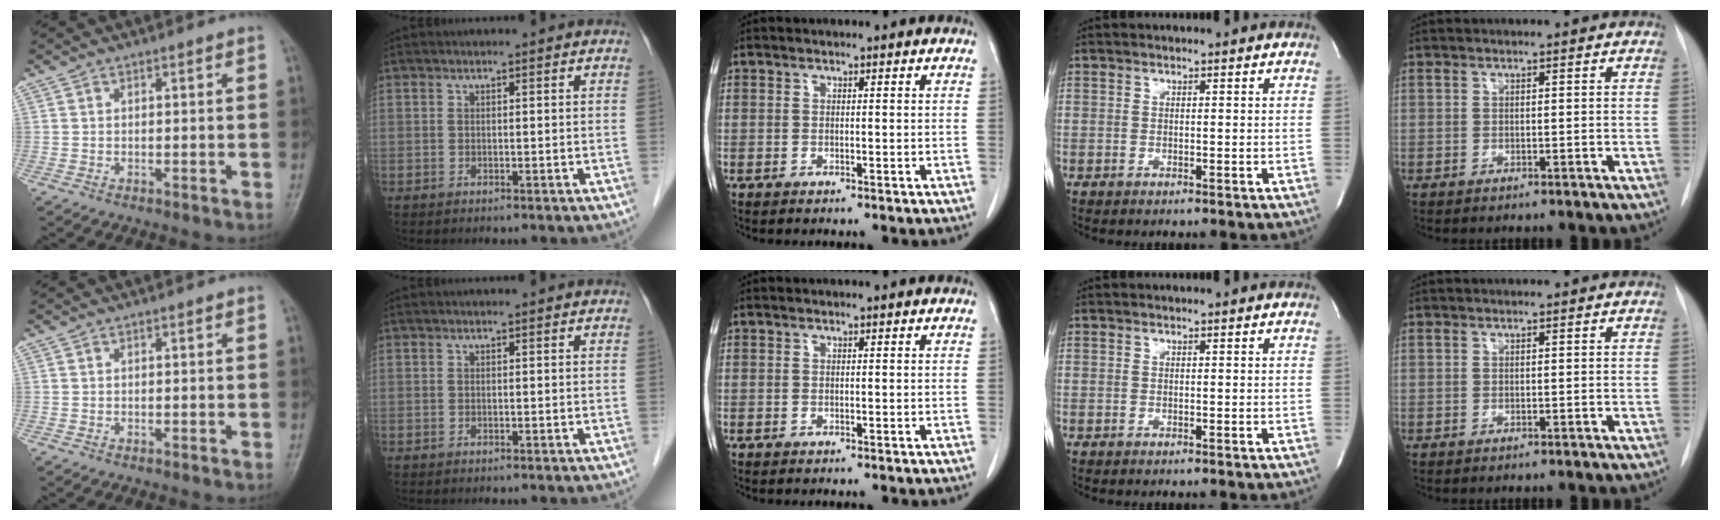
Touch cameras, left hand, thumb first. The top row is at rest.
{}